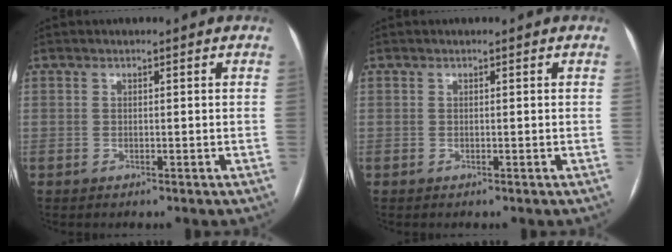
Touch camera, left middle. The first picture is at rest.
{"total": 0.0}